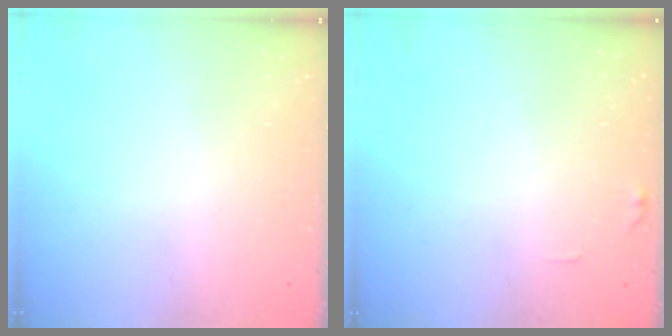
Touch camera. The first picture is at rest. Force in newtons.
{"total": 5.1, "press": 5.1, "slide": 0.3}